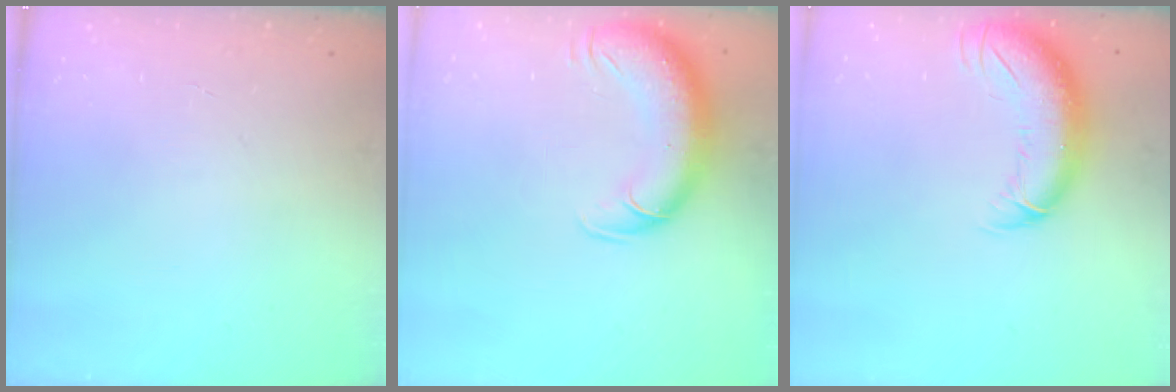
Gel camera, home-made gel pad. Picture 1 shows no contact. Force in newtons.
{"total": 15.2, "press": 14.8, "slide": 3.6}
{"total": 13.7, "press": 13.3, "slide": 3.1}